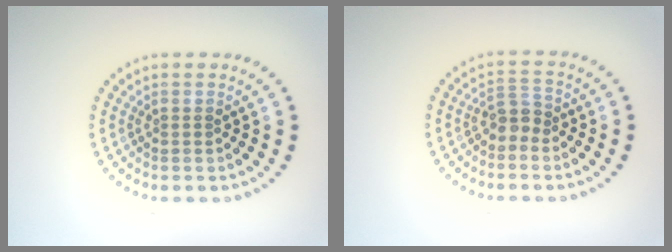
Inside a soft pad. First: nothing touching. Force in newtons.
{"total": 1.9, "press": 1.6, "slide": 1.1}